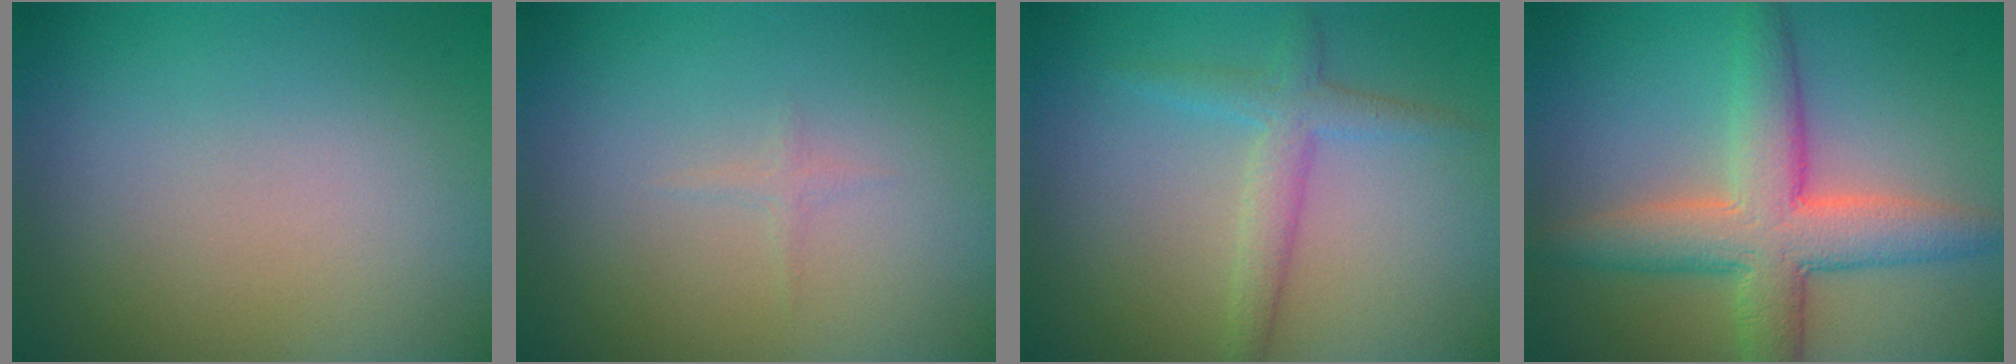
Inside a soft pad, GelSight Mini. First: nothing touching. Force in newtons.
{"total": 0.6, "press": 0.6, "slide": 0.0}
{"total": 2.7, "press": 2.7, "slide": 0.2}
{"total": 6.7, "press": 6.7, "slide": 0.6}